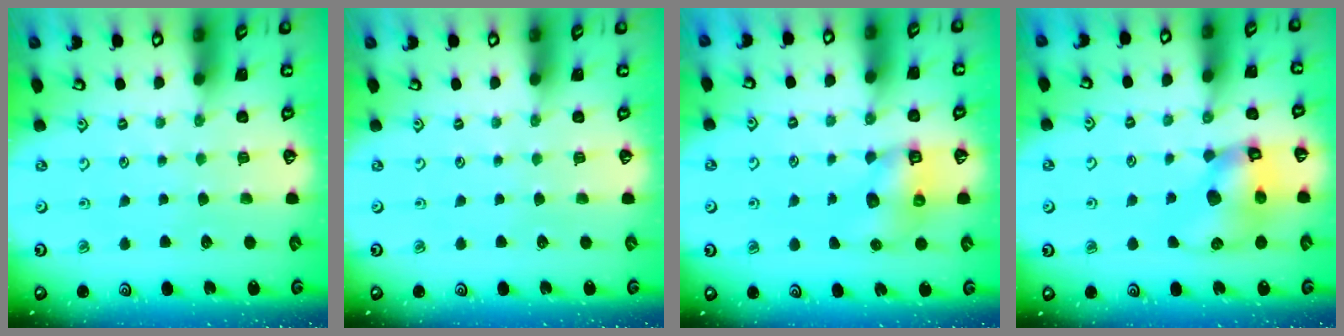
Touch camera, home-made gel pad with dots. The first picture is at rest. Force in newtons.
{"total": 0.0}
{"total": 6.8, "press": 6.8, "slide": 0.9}
{"total": 11.4, "press": 11.3, "slide": 1.6}